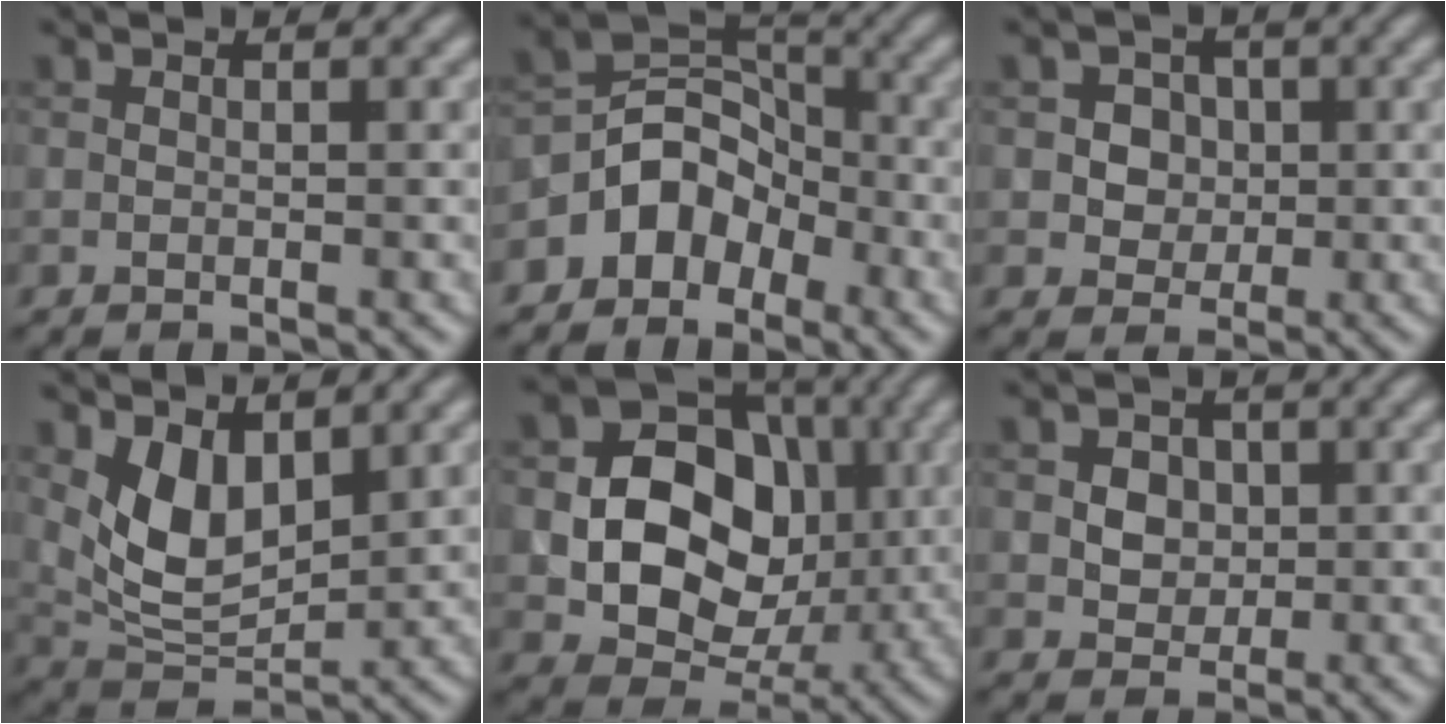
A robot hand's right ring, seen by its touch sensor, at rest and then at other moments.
{"total": 4.9, "force": [-2.8, 3.7, 1.8], "torque": [-0.012, 0.011, -0.062]}
{"total": 3.7, "force": [0.9, 3.2, 1.5], "torque": [-0.011, 0.007, 0.010]}
{"total": 5.4, "force": [2.2, 3.0, 3.9], "torque": [-0.083, -0.014, 0.049]}
{"total": 12.3, "force": [0.1, 9.9, 7.3], "torque": [-0.102, 0.004, -0.005]}
{"total": 3.3, "force": [0.7, 2.7, 1.7], "torque": [-0.021, 0.006, 0.008]}